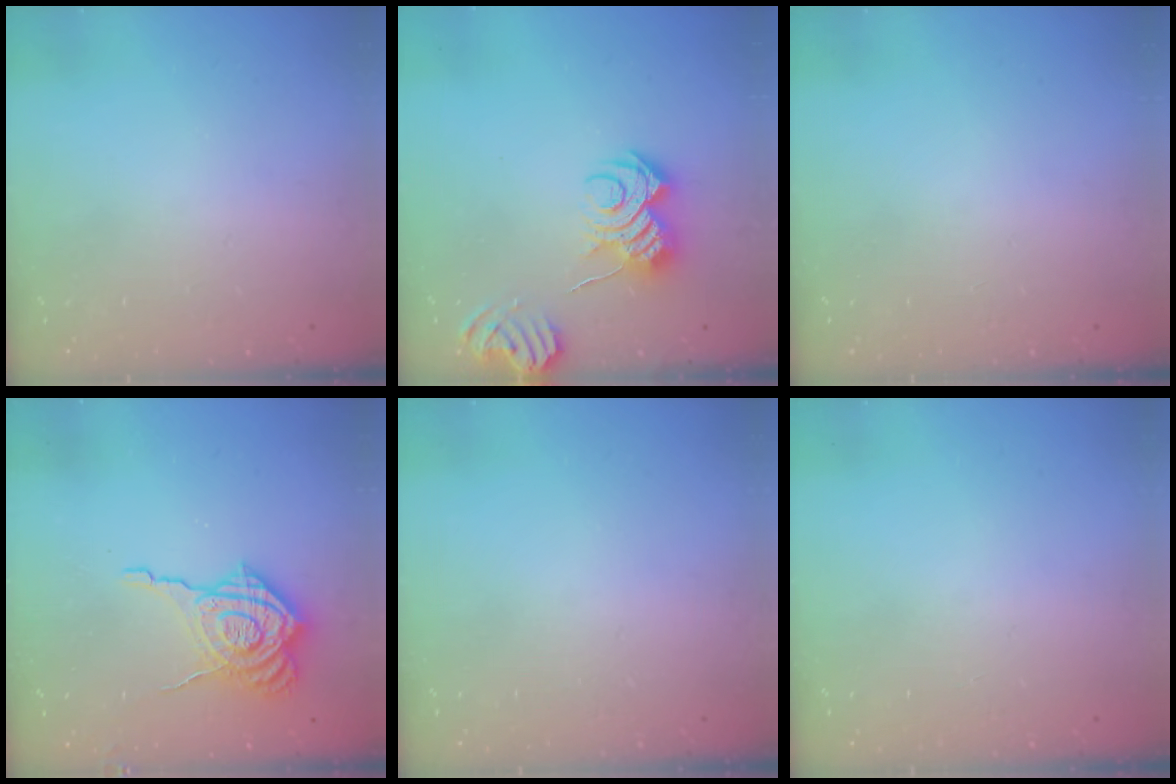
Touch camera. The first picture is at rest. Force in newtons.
{"total": 9.0, "press": 9.0, "slide": 1.0}
{"total": 0.0}
{"total": 13.1, "press": 13.1, "slide": 0.9}
{"total": 0.0}
{"total": 0.0}